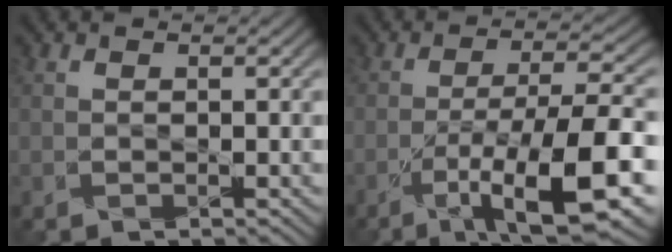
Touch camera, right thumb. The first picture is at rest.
{"total": 13.0, "force": [-6.3, 3.2, 10.9], "torque": [-0.177, -0.006, -0.107]}